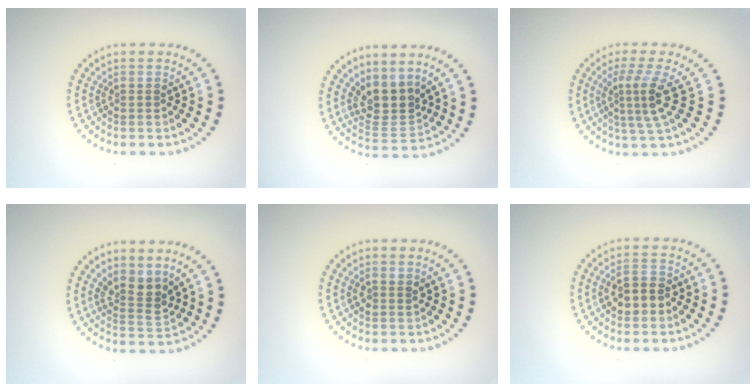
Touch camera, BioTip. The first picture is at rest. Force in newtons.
{"total": 3.3, "press": 2.5, "slide": 2.2}
{"total": 3.5, "press": 2.4, "slide": 2.5}
{"total": 2.6, "press": 2.2, "slide": 1.5}
{"total": 1.1, "press": 1.0, "slide": 0.4}
{"total": 2.9, "press": 2.9, "slide": 0.4}